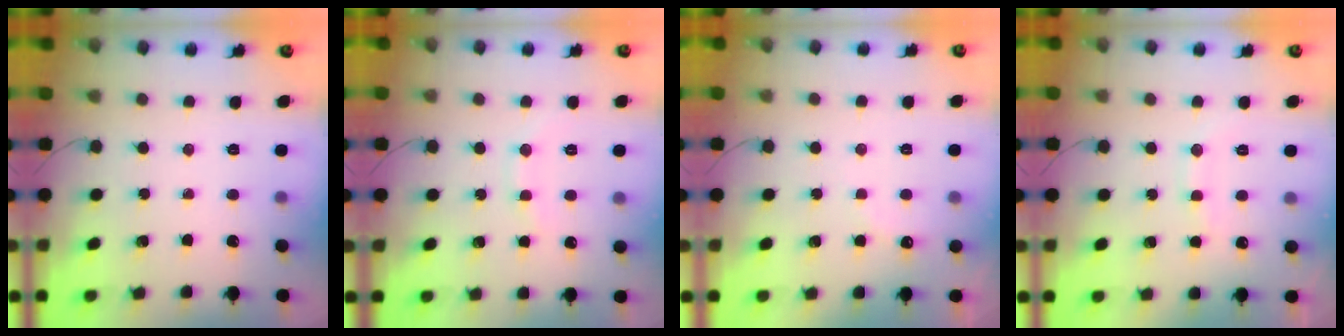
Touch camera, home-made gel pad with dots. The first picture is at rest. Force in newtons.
{"total": 7.2, "press": 7.0, "slide": 1.6}
{"total": 4.8, "press": 4.8, "slide": 0.7}
{"total": 8.7, "press": 8.6, "slide": 1.2}